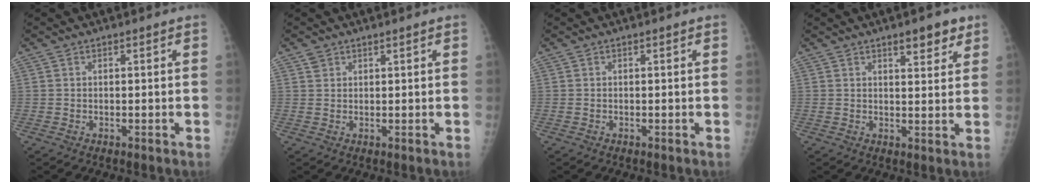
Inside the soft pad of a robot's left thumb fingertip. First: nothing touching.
{"total": 1.1, "force": [1.0, 0.5, -0.1], "torque": [0.012, -0.005, 0.017]}
{"total": 0.0}
{"total": 5.1, "force": [3.6, 1.7, 3.2], "torque": [-0.023, -0.018, 0.047]}